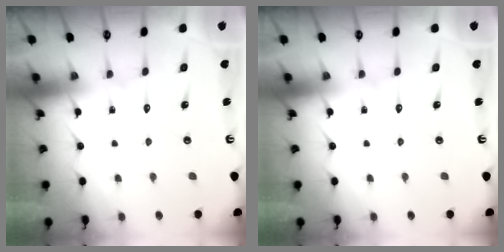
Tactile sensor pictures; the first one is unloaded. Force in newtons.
{"total": 0.0}